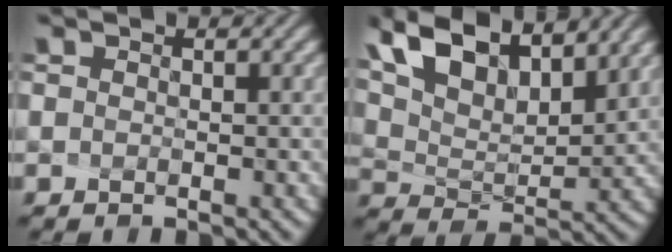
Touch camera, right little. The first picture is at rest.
{"total": 9.7, "force": [7.4, 3.1, 5.4], "torque": [-0.124, 0.006, 0.128]}